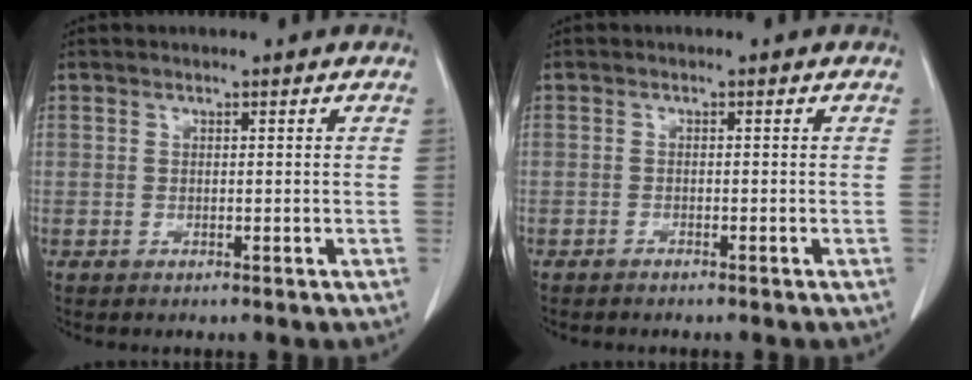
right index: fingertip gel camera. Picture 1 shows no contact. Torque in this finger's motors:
{"motor_torque": [0.09, -0.08, 0.02, 0.01]}